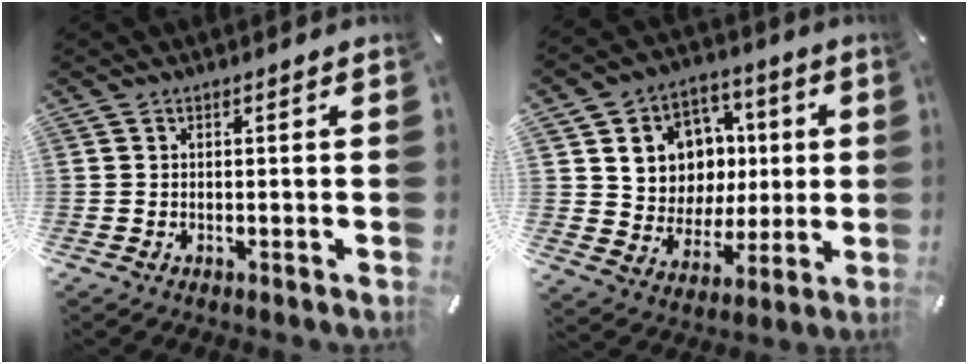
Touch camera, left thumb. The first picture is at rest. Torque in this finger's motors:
{"motor_torque": [1.82, 2.69, 0.27, -0.15, 0.36]}